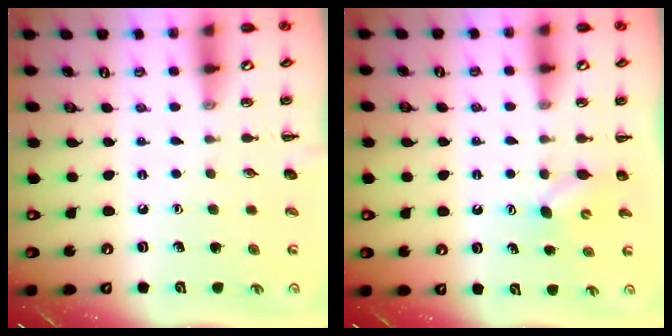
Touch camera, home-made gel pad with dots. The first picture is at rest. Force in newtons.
{"total": 3.4, "press": 3.3, "slide": 0.9}